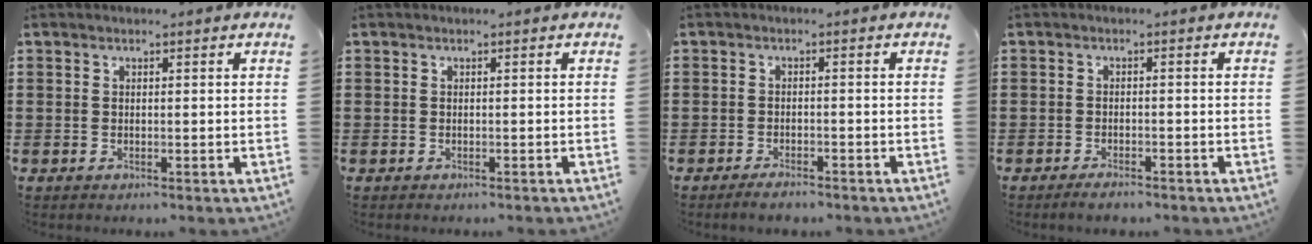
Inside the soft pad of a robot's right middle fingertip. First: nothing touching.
{"total": 0.0}
{"total": 1.8, "force": [-1.6, 0.3, 0.8], "torque": [-0.015, -0.001, -0.030]}
{"total": 1.6, "force": [-1.4, 0.2, 0.7], "torque": [-0.015, -0.002, -0.025]}